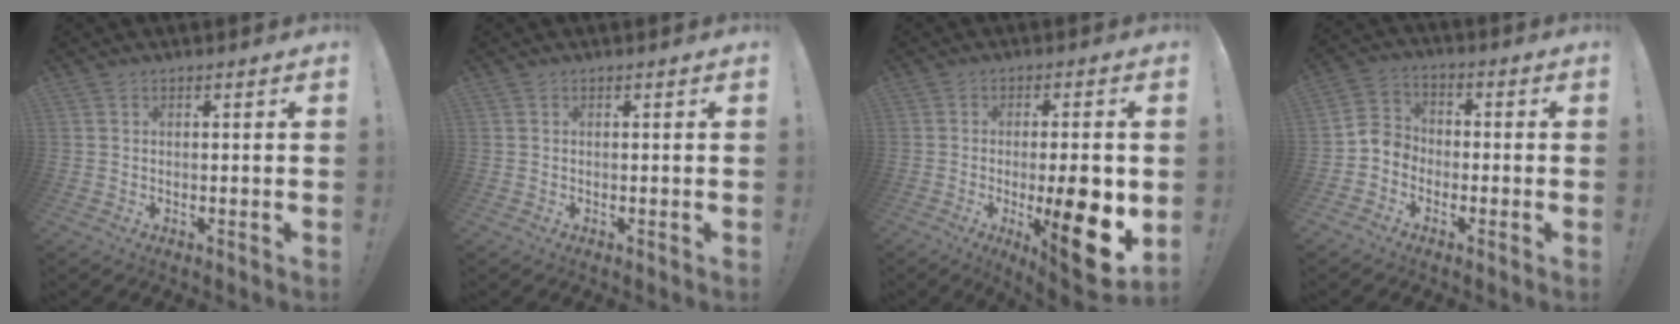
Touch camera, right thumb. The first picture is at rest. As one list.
[{"total": 0.0}, {"total": 16.6, "force": [-3.7, 4.0, 15.7], "torque": [-0.207, -0.003, -0.044]}, {"total": 6.4, "force": [-4.2, 4.6, 1.4], "torque": [-0.028, 0.031, -0.079]}]